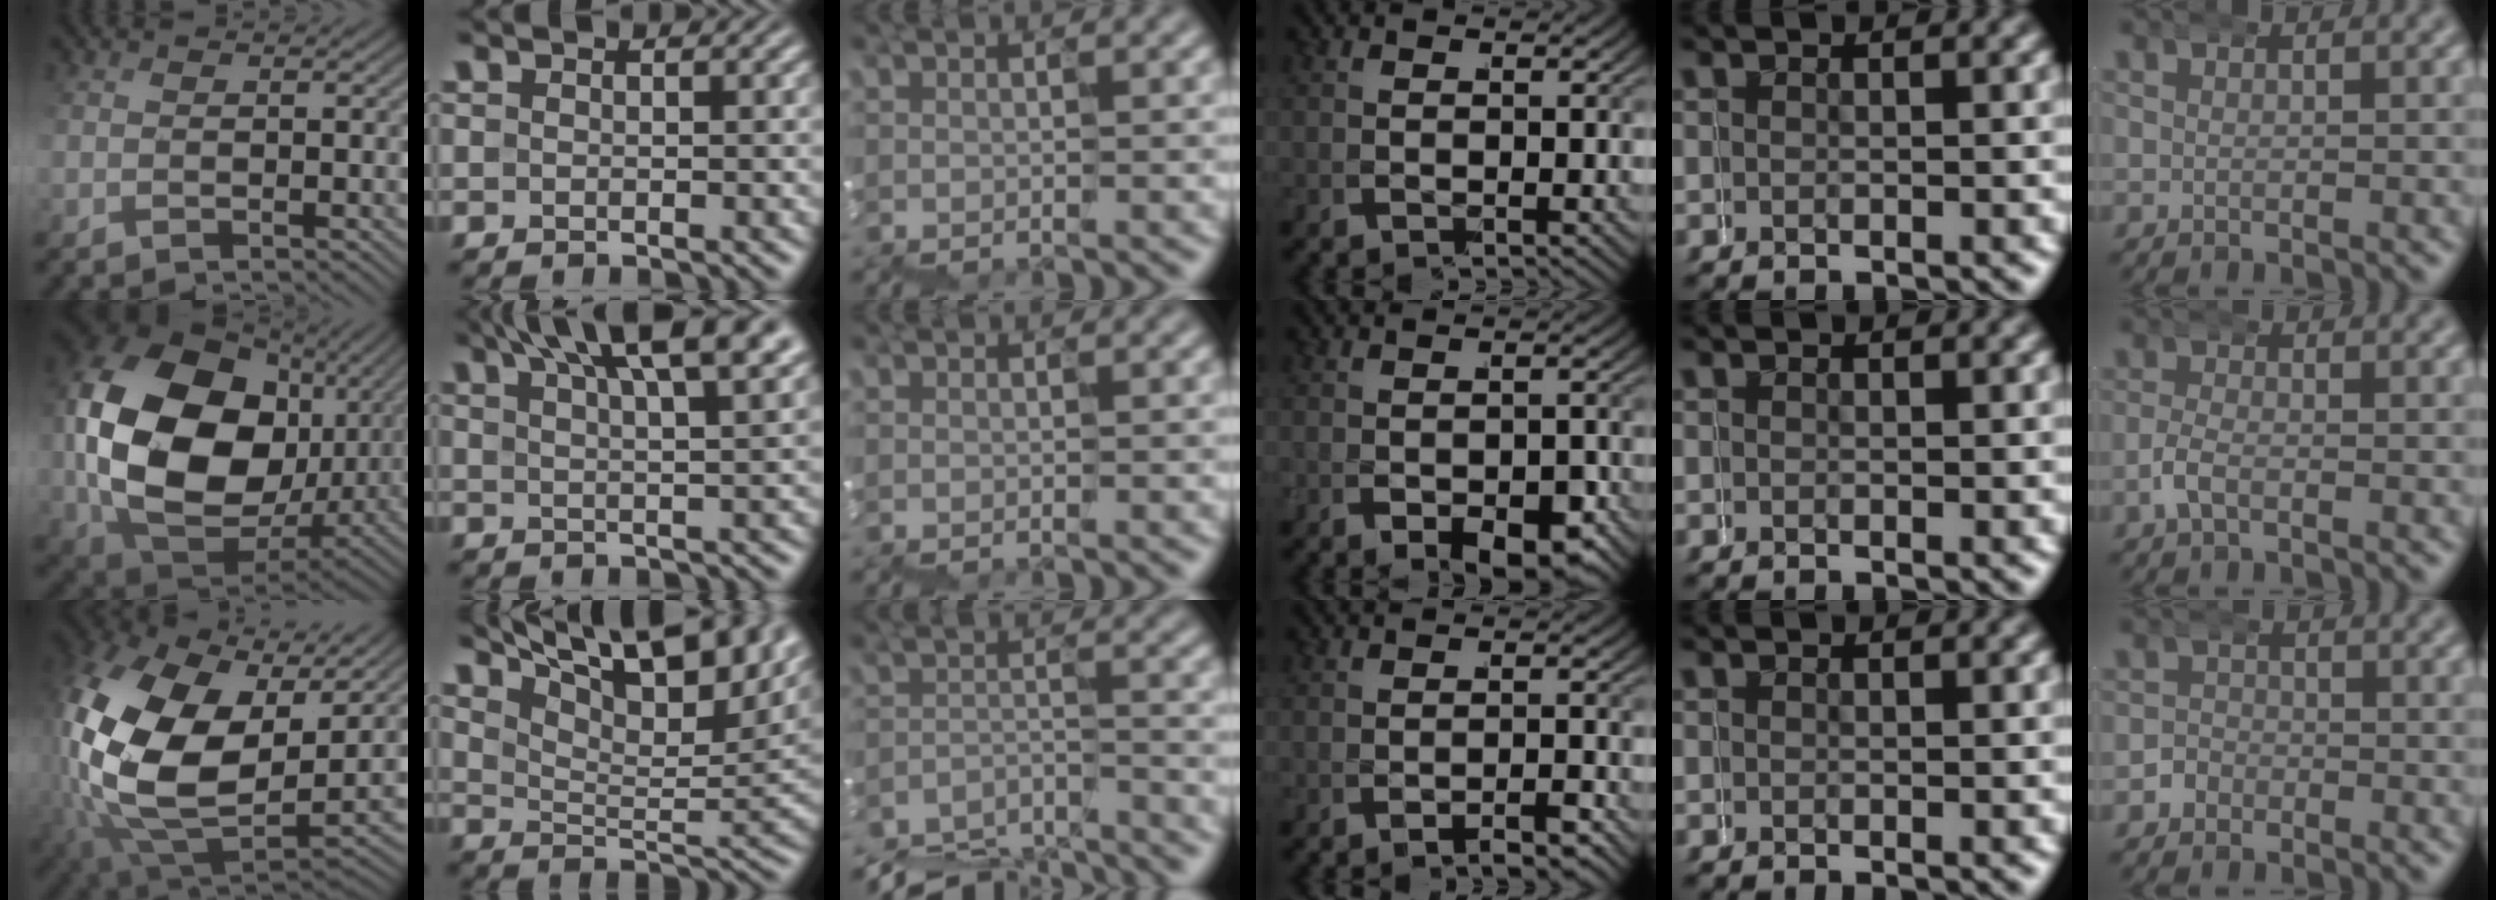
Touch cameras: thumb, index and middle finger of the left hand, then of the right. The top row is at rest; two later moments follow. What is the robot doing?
{"motion": "wrap", "object": "belt"}